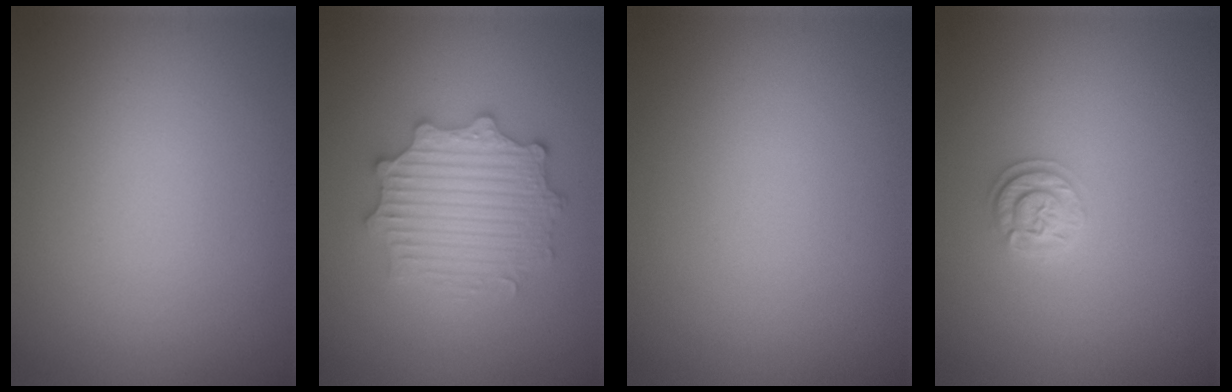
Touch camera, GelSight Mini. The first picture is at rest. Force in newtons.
{"total": 5.4, "press": 5.3, "slide": 0.9}
{"total": 0.0}
{"total": 1.7, "press": 1.7, "slide": 0.3}